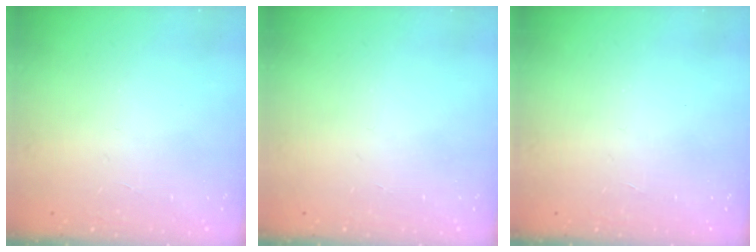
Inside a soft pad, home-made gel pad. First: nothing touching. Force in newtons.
{"total": 0.0}
{"total": 0.0}